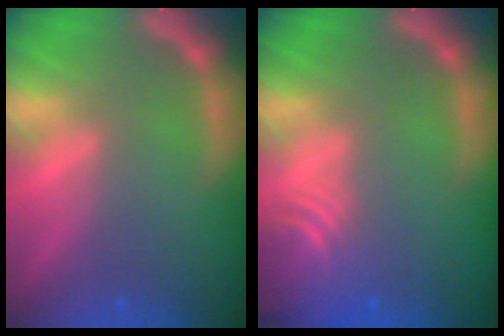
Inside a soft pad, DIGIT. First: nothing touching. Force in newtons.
{"total": 5.1}